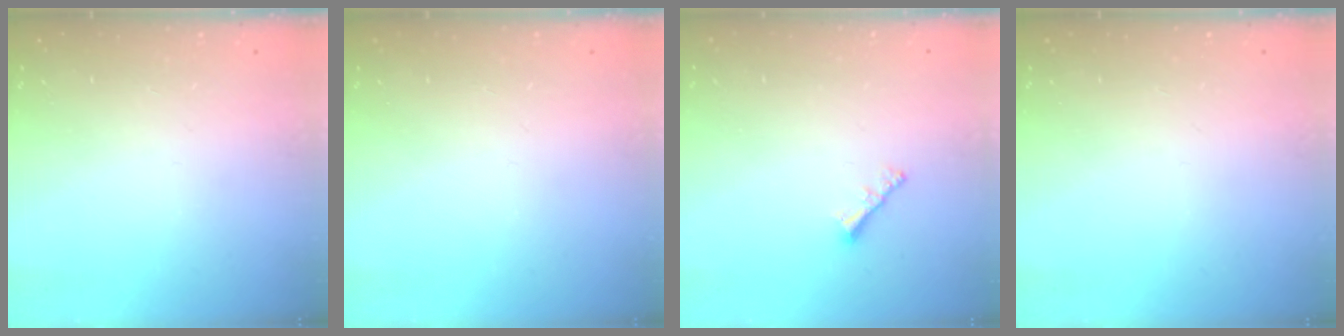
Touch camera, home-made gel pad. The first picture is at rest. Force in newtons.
{"total": 0.0}
{"total": 2.0, "press": 2.0, "slide": 0.5}
{"total": 0.0}